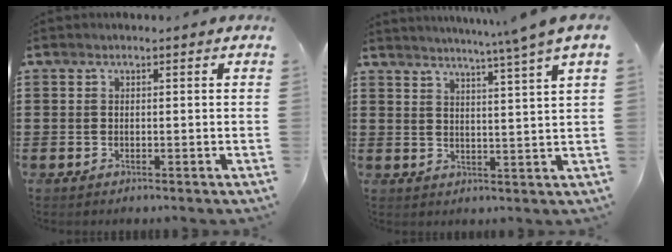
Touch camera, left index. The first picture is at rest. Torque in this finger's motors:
{"motor_torque": [0.90, -1.24, 1.05, 0.21]}